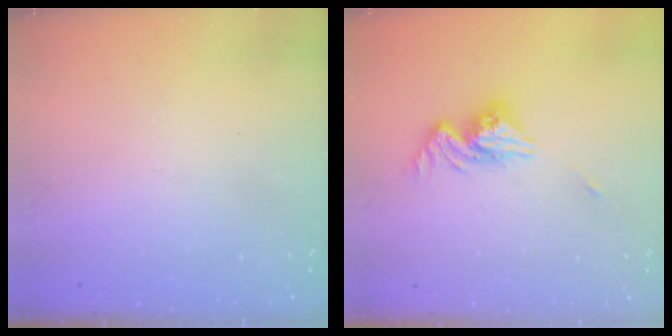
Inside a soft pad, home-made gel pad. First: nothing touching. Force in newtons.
{"total": 11.3, "press": 11.2, "slide": 1.2}